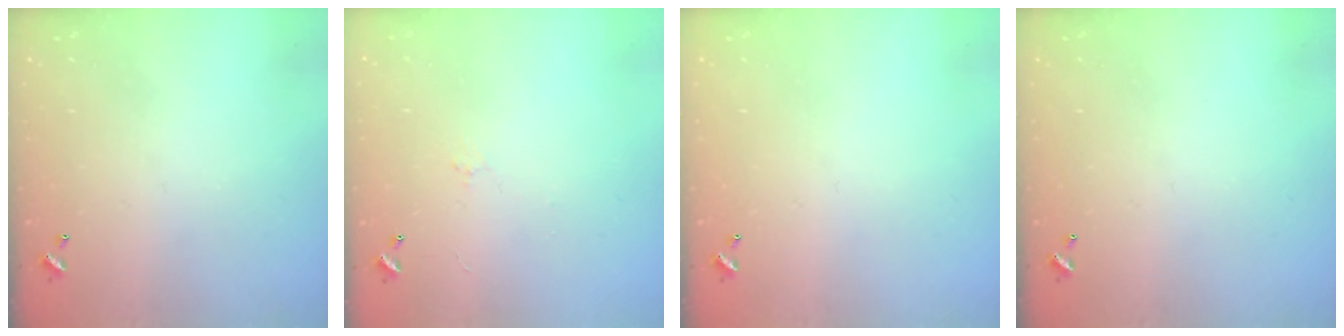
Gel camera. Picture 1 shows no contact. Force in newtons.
{"total": 0.5, "press": 0.1, "slide": 0.5}
{"total": 0.0}
{"total": 0.0}